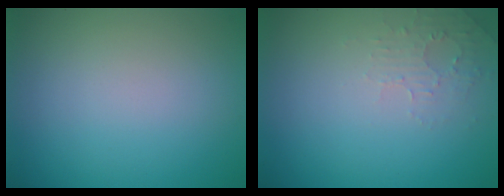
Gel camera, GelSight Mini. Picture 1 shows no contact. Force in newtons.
{"total": 1.6, "press": 1.6, "slide": 0.4}